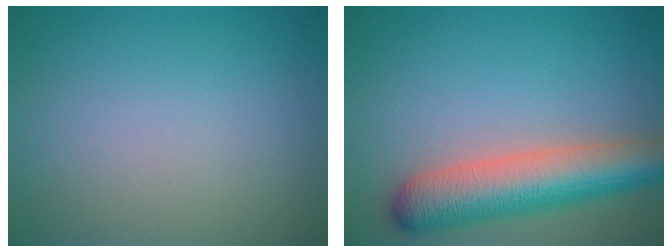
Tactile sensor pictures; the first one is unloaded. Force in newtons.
{"total": 7.4, "press": 7.4, "slide": 0.5}